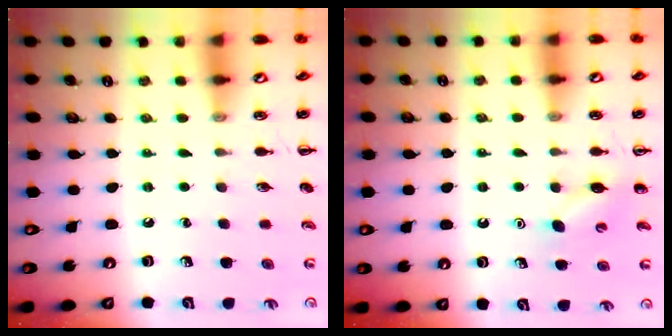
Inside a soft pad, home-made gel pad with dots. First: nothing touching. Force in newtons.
{"total": 6.3, "press": 6.1, "slide": 1.8}